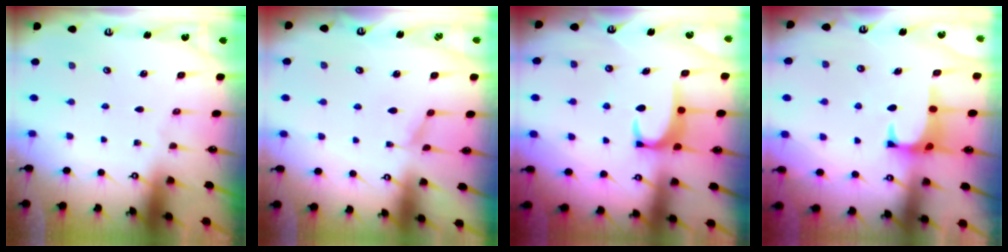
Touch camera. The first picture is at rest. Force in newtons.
{"total": 0.7, "press": 0.4, "slide": 0.6}
{"total": 3.6, "press": 3.6, "slide": 0.5}
{"total": 0.7, "press": 0.0, "slide": 0.7}